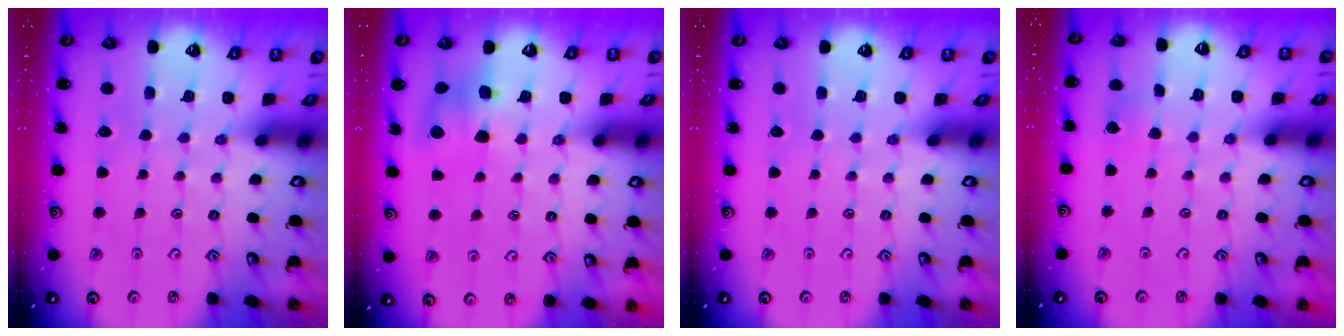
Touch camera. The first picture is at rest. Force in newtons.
{"total": 8.5, "press": 8.4, "slide": 1.0}
{"total": 0.0}
{"total": 3.2, "press": 3.2, "slide": 0.2}